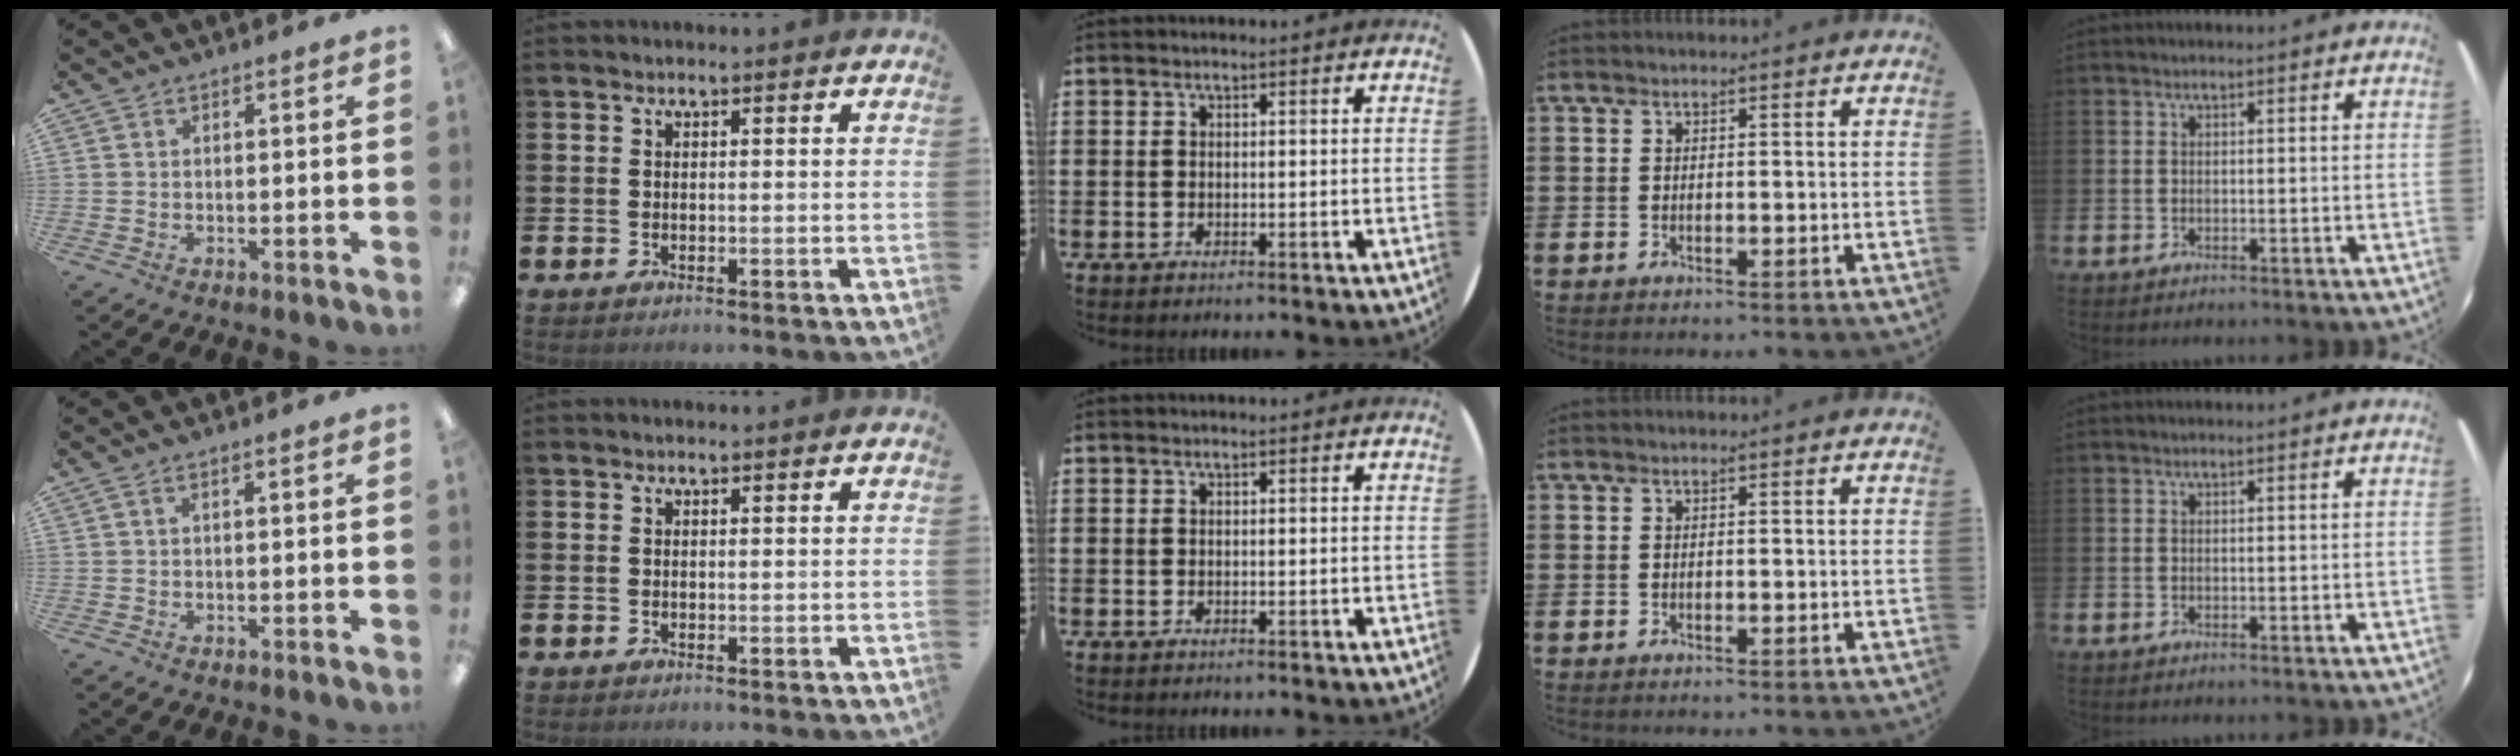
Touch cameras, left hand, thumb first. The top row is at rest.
{"thumb": {"total": 1.1, "force": [0.1, 0.1, 1.1], "torque": [-0.020, 0.001, 0.002]}}